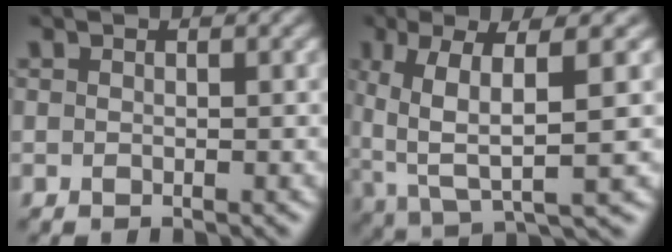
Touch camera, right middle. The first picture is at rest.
{"total": 7.8, "force": [1.0, 1.9, 7.5], "torque": [-0.147, 0.000, 0.019]}